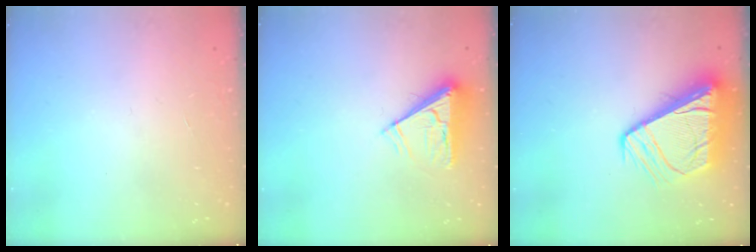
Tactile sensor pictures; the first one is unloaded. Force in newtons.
{"total": 8.4, "press": 8.3, "slide": 1.4}
{"total": 12.2, "press": 12.1, "slide": 1.5}